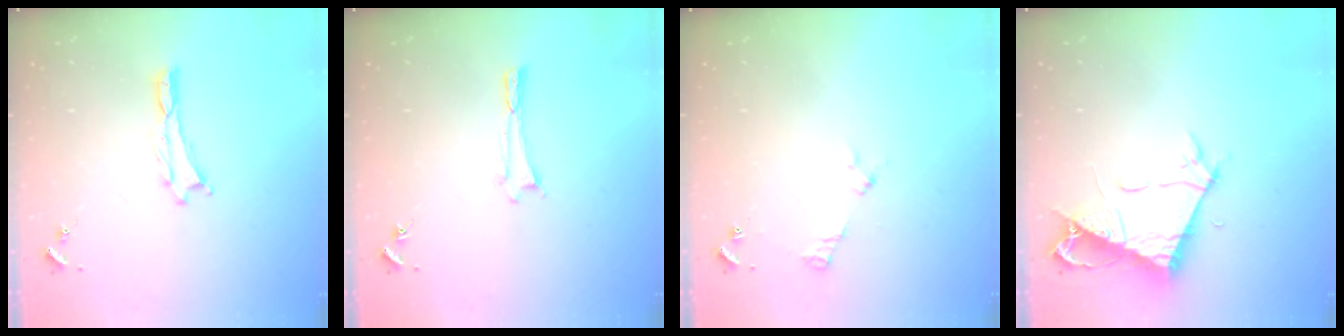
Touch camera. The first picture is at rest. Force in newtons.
{"total": 0.0}
{"total": 2.5, "press": 2.5, "slide": 0.3}
{"total": 7.0, "press": 7.0, "slide": 0.8}